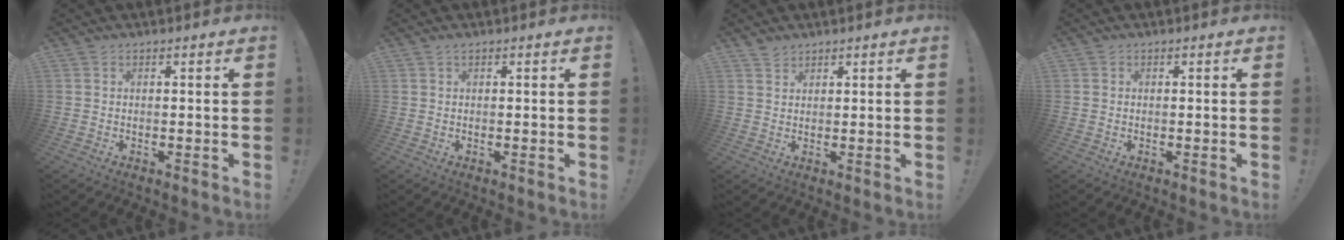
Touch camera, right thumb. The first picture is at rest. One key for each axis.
{"total": 0.7, "fx": 0.5, "fy": 0.0, "fz": 0.5, "tx": -0.003, "ty": -0.003, "tz": 0.007}
{"total": 2.2, "fx": 1.9, "fy": 1.0, "fz": 0.2, "tx": -0.005, "ty": -0.010, "tz": 0.038}
{"total": 0.5, "fx": 0.0, "fy": 0.5, "fz": 0.1, "tx": -0.005, "ty": 0.004, "tz": 0.001}